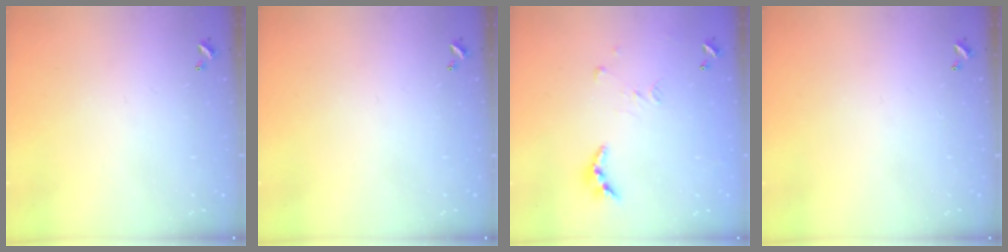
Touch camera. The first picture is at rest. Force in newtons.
{"total": 0.0}
{"total": 8.1, "press": 8.1, "slide": 0.7}
{"total": 0.0}